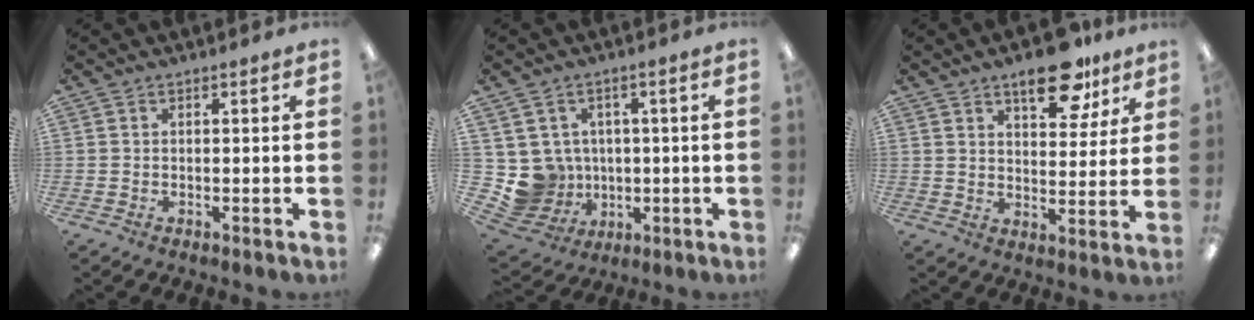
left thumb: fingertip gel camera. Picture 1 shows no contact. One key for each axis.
{"total": 7.7, "fx": 0.5, "fy": 7.6, "fz": 0.9, "tx": -0.058, "ty": -0.007, "tz": 0.023}
{"total": 13.2, "fx": 8.4, "fy": 6.2, "fz": 8.1, "tx": -0.089, "ty": -0.041, "tz": 0.136}